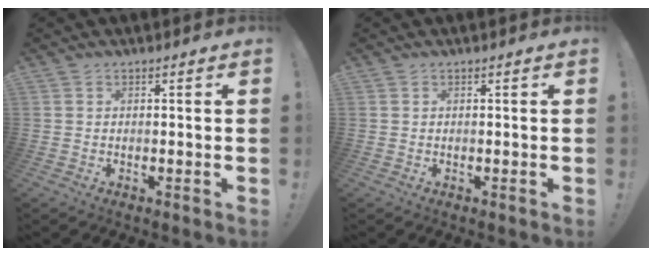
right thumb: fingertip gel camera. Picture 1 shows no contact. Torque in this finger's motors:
{"motor_torque": [-0.06, 0.06, -0.18, 0.11, 0.01]}